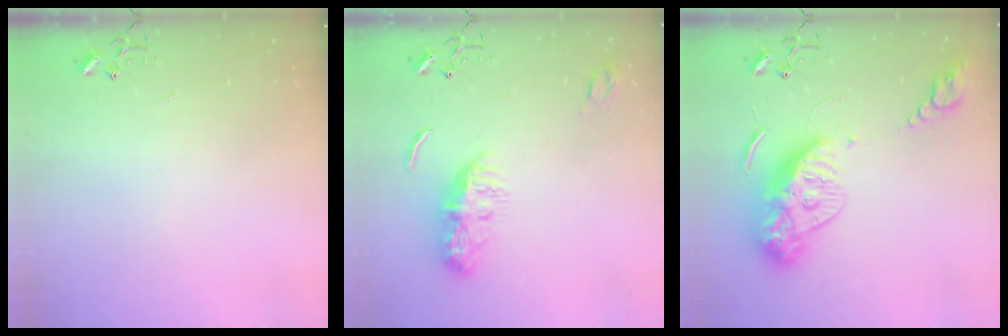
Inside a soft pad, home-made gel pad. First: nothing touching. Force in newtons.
{"total": 9.4, "press": 9.4, "slide": 0.4}
{"total": 14.4, "press": 14.4, "slide": 1.3}